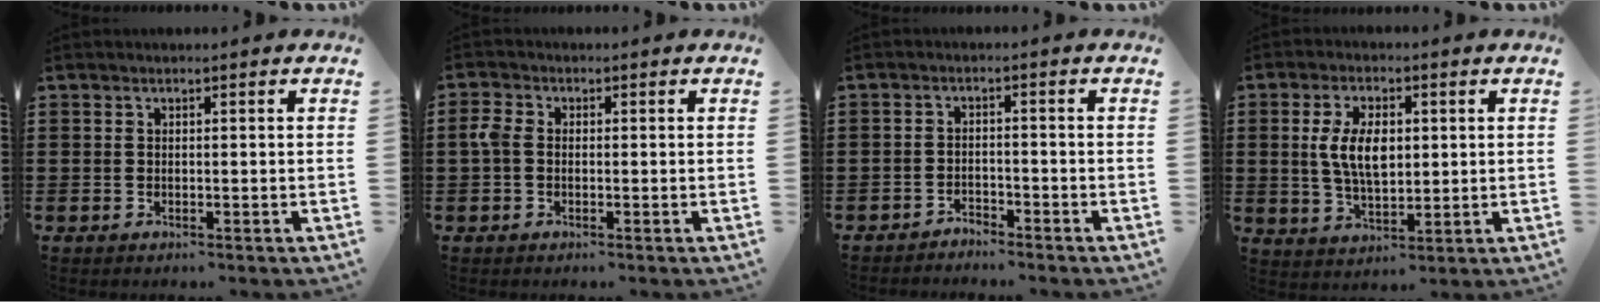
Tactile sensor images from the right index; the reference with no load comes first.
{"total": 2.7, "force": [-0.2, 1.8, 2.0], "torque": [-0.065, -0.002, -0.011]}
{"total": 1.9, "force": [-1.9, 0.3, -0.2], "torque": [-0.004, 0.005, -0.042]}
{"total": 7.5, "force": [0.9, 3.9, 6.3], "torque": [-0.125, 0.007, 0.013]}